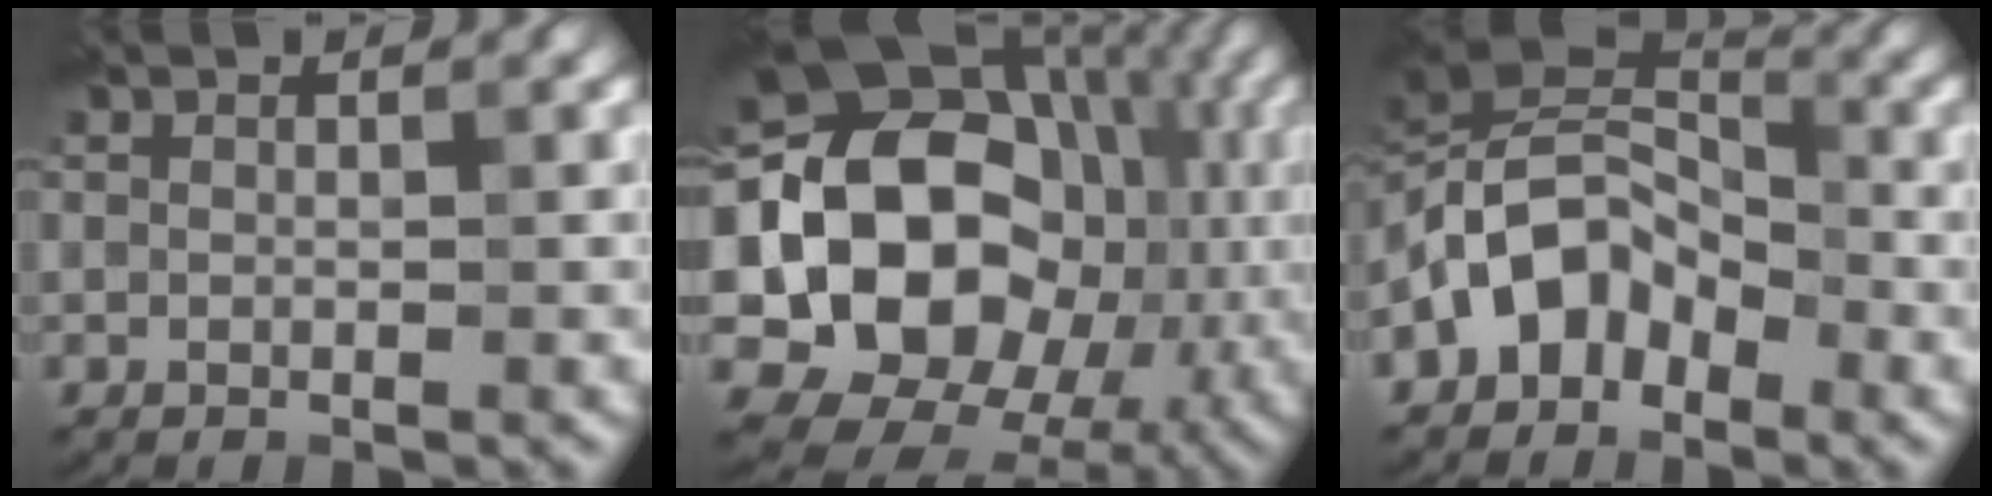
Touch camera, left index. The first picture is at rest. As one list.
[{"total": 18.2, "force": [-0.9, 14.5, 10.9], "torque": [-0.180, 0.002, -0.008]}, {"total": 6.3, "force": [-3.1, 4.0, 3.7], "torque": [-0.057, 0.022, -0.077]}]